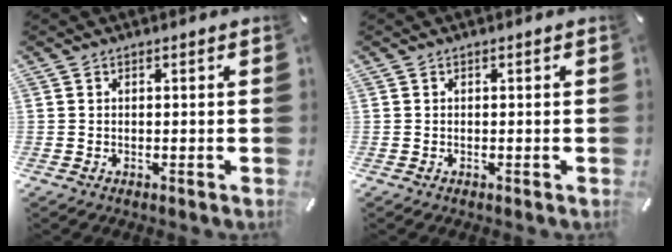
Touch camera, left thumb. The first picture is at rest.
{"total": 0.0}